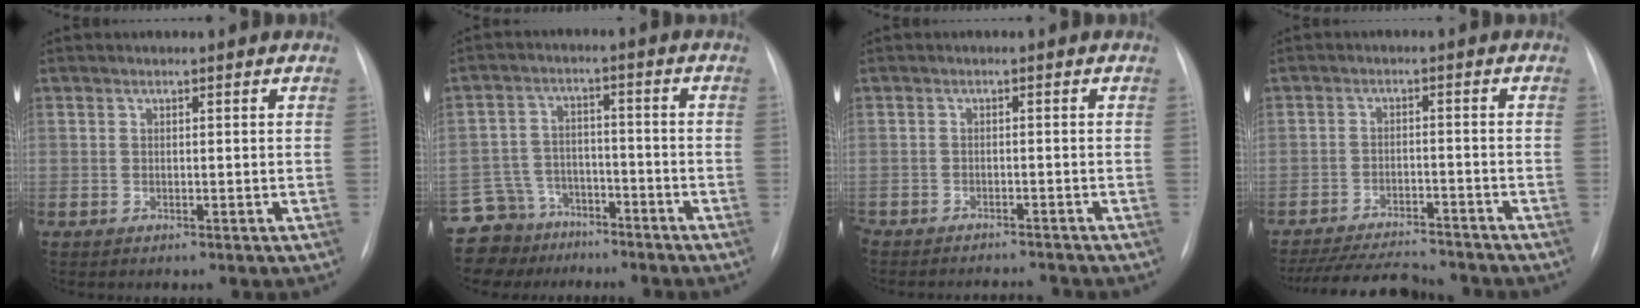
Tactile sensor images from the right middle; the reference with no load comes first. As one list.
[{"total": 9.9, "force": [-7.8, 6.1, -0.2], "torque": [-0.011, 0.040, -0.128]}, {"total": 5.1, "force": [-5.1, 0.5, 0.4], "torque": [0.000, -0.004, -0.074]}, {"total": 12.7, "force": [-11.7, 2.0, 4.4], "torque": [-0.073, -0.008, -0.171]}]